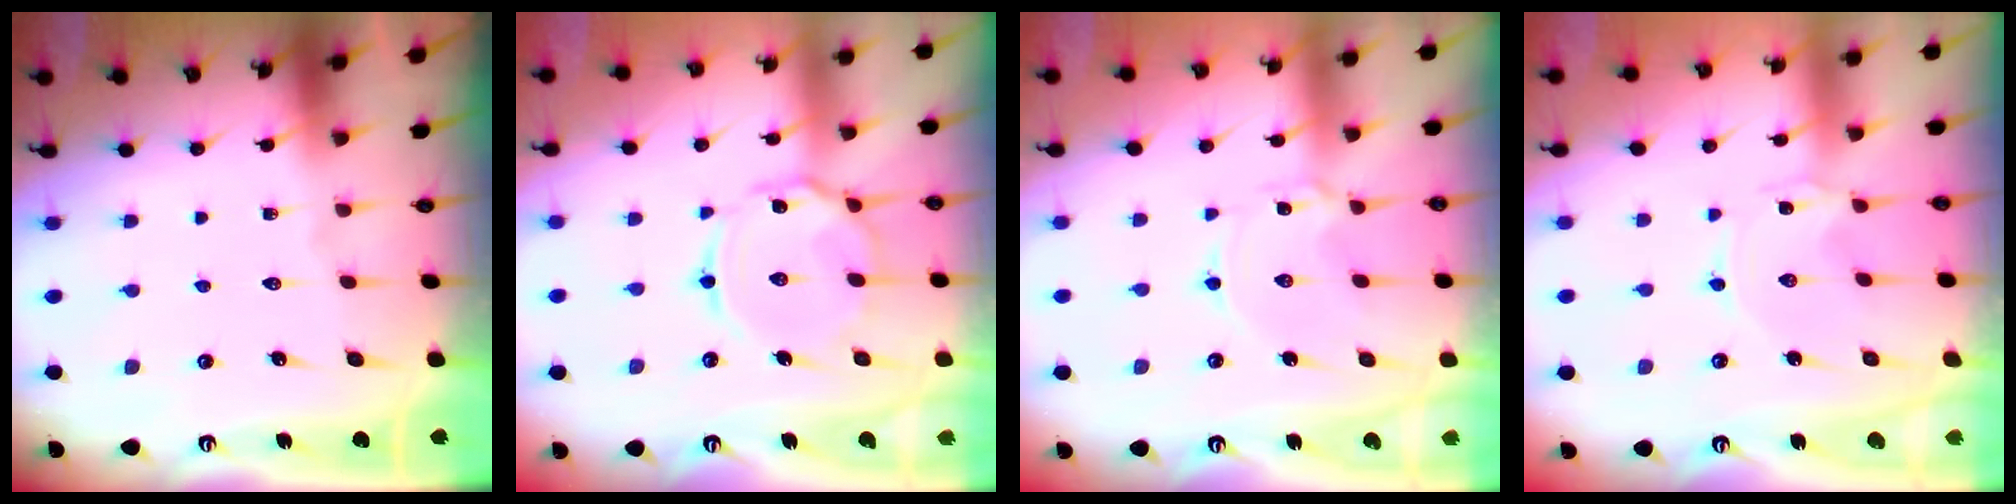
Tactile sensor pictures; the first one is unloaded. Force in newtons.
{"total": 9.6, "press": 9.5, "slide": 0.7}
{"total": 1.5, "press": 1.5, "slide": 0.2}
{"total": 0.0}